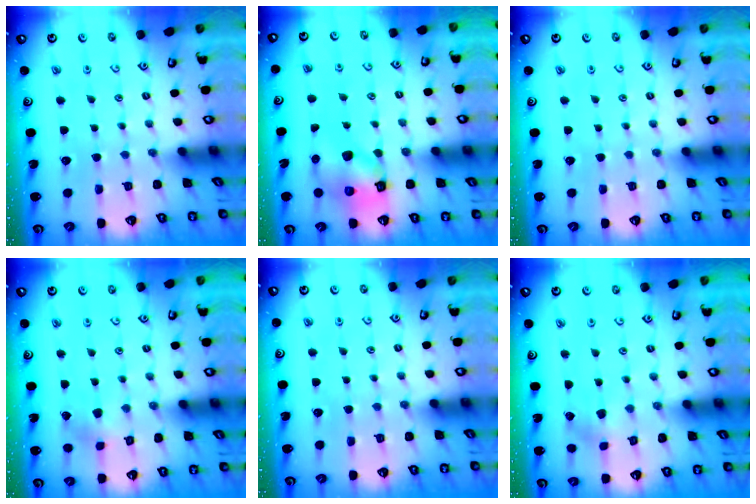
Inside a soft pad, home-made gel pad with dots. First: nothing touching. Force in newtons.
{"total": 9.8, "press": 9.7, "slide": 1.6}
{"total": 0.0}
{"total": 2.7, "press": 2.7, "slide": 0.3}
{"total": 0.0}
{"total": 1.7, "press": 1.7, "slide": 0.3}